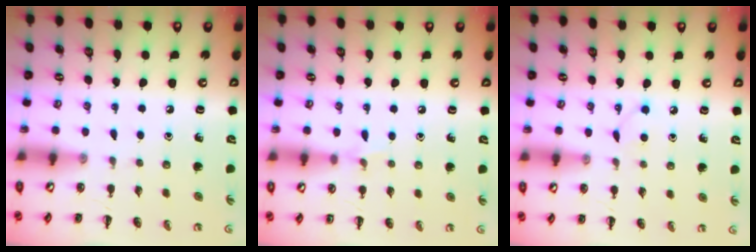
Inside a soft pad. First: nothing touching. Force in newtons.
{"total": 3.7, "press": 3.4, "slide": 1.4}
{"total": 2.9, "press": 2.7, "slide": 0.9}